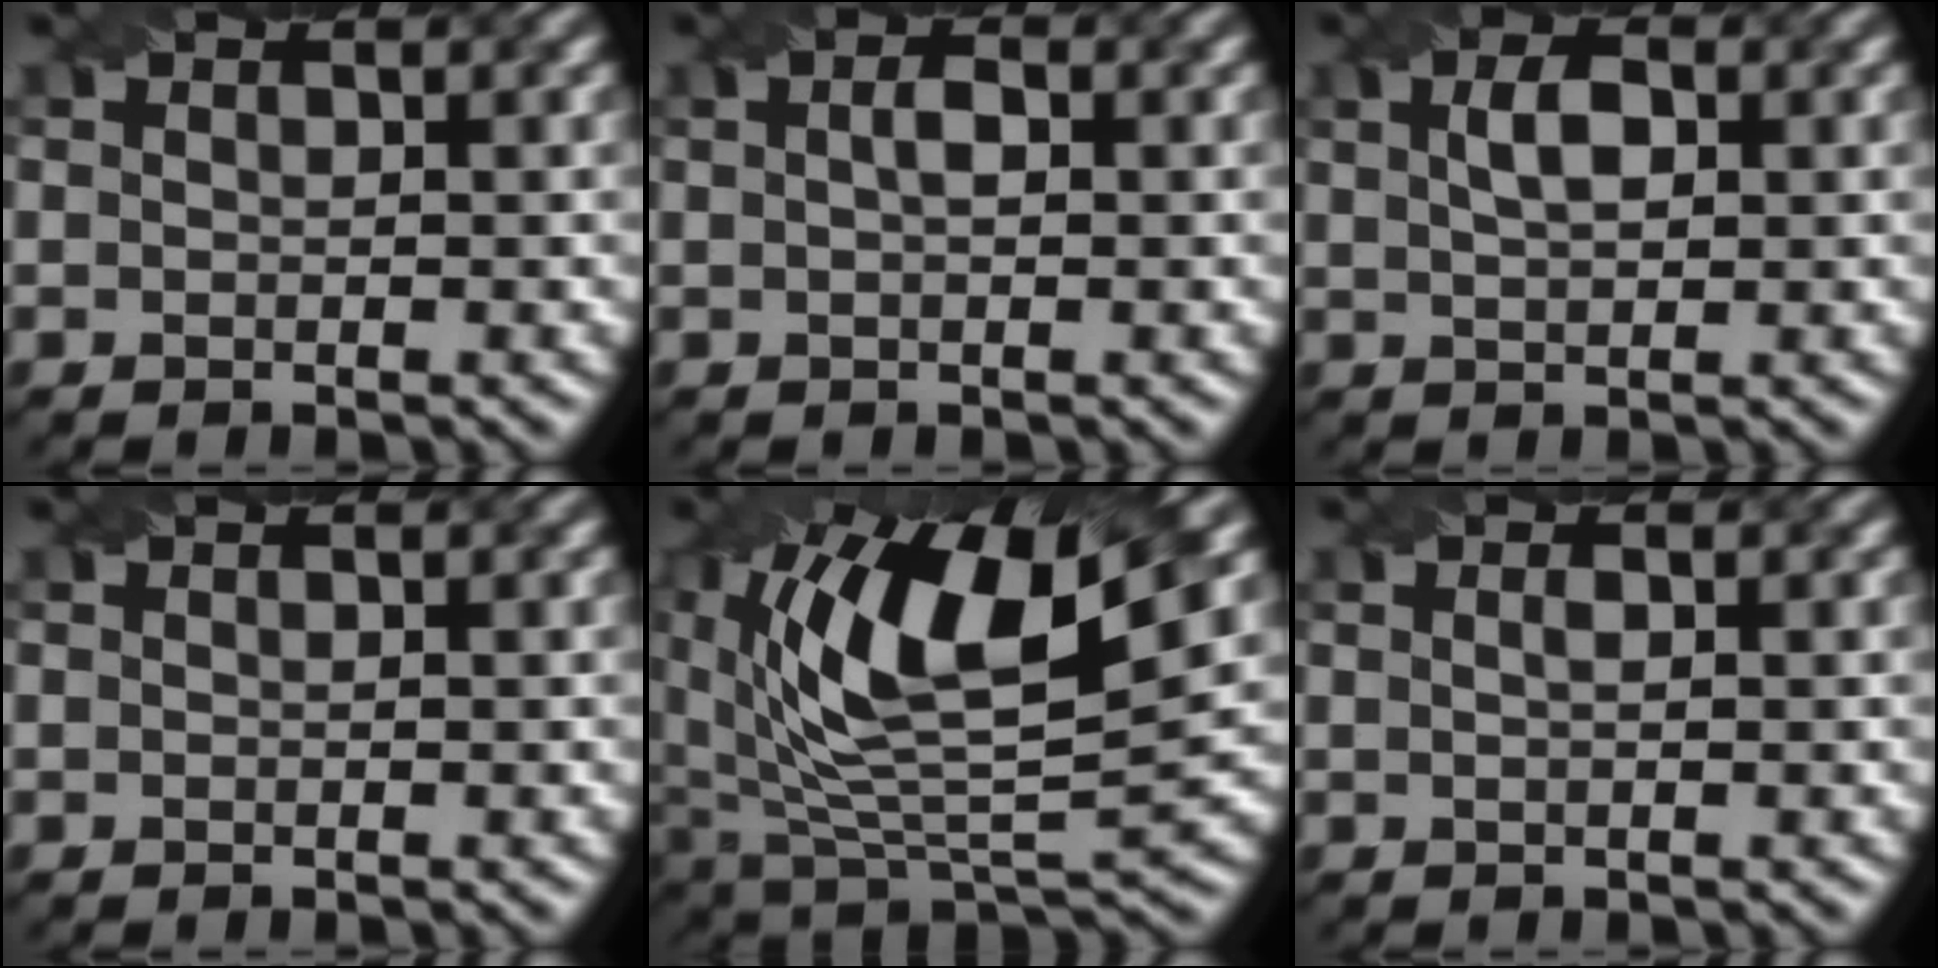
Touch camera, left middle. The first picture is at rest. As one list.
[{"total": 1.3, "force": [0.1, 0.5, 1.2], "torque": [-0.018, -0.003, 0.002]}, {"total": 2.8, "force": [0.9, 1.4, 2.3], "torque": [-0.046, 0.004, 0.017]}, {"total": 0.0}, {"total": 14.4, "force": [5.1, 6.1, 12.0], "torque": [-0.219, 0.003, 0.089]}, {"total": 1.1, "force": [0.3, 0.4, 0.9], "torque": [-0.009, -0.007, 0.000]}]